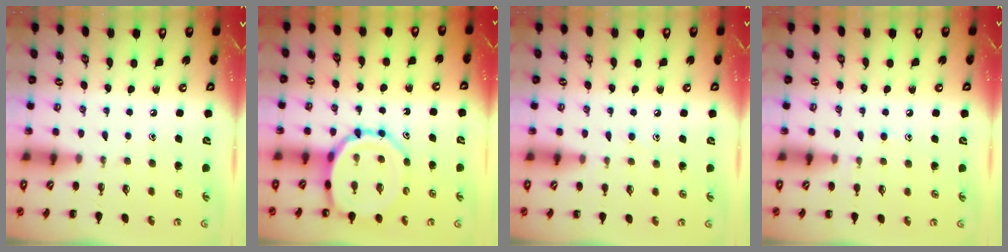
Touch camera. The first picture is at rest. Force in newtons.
{"total": 11.7, "press": 11.4, "slide": 2.8}
{"total": 6.7, "press": 6.3, "slide": 2.4}
{"total": 7.8, "press": 7.4, "slide": 2.2}